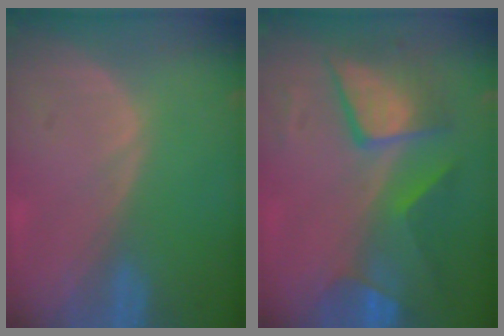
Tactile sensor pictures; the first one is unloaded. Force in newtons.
{"total": 8.6, "press": 8.6, "slide": 0.4}